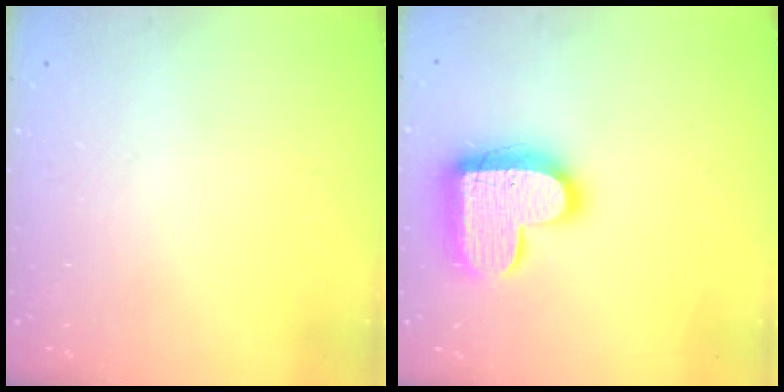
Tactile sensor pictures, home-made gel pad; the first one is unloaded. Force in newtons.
{"total": 17.2, "press": 17.1, "slide": 1.3}